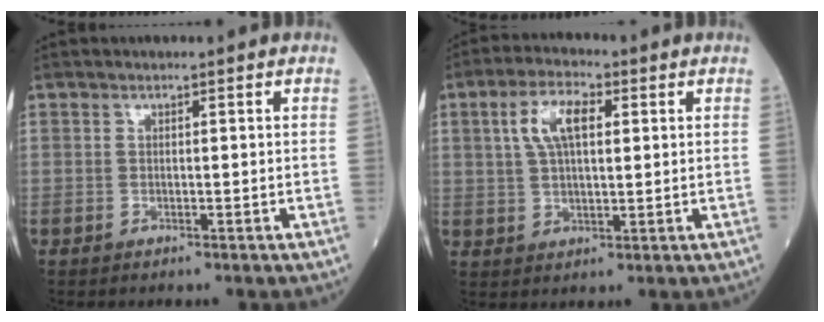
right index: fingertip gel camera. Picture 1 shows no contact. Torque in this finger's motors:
{"motor_torque": [0.68, 0.51, 0.16, 0.10]}